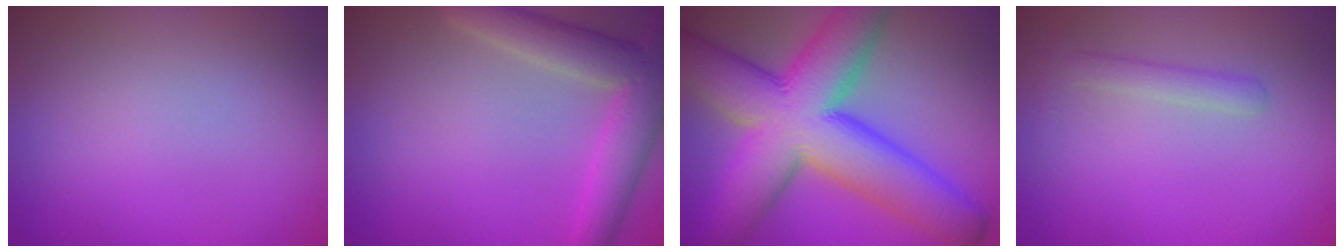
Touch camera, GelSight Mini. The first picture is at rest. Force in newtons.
{"total": 5.8, "press": 5.8, "slide": 0.4}
{"total": 14.1, "press": 14.1, "slide": 0.4}
{"total": 1.6, "press": 1.6, "slide": 0.1}